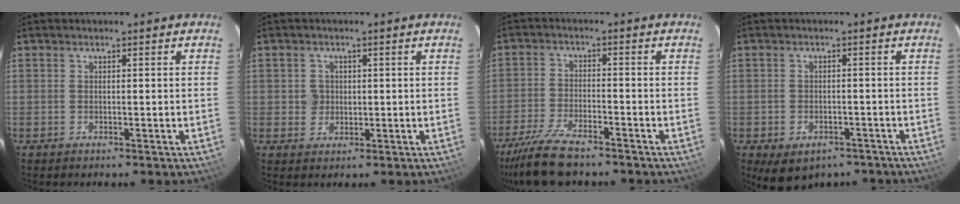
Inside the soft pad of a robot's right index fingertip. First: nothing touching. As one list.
[{"total": 2.8, "force": [0.3, 2.8, 0.5], "torque": [-0.002, 0.008, 0.004]}, {"total": 10.3, "force": [-8.7, 2.2, 5.1], "torque": [-0.128, -0.026, -0.158]}, {"total": 8.0, "force": [-5.3, 4.7, 3.6], "torque": [-0.072, -0.007, -0.060]}]